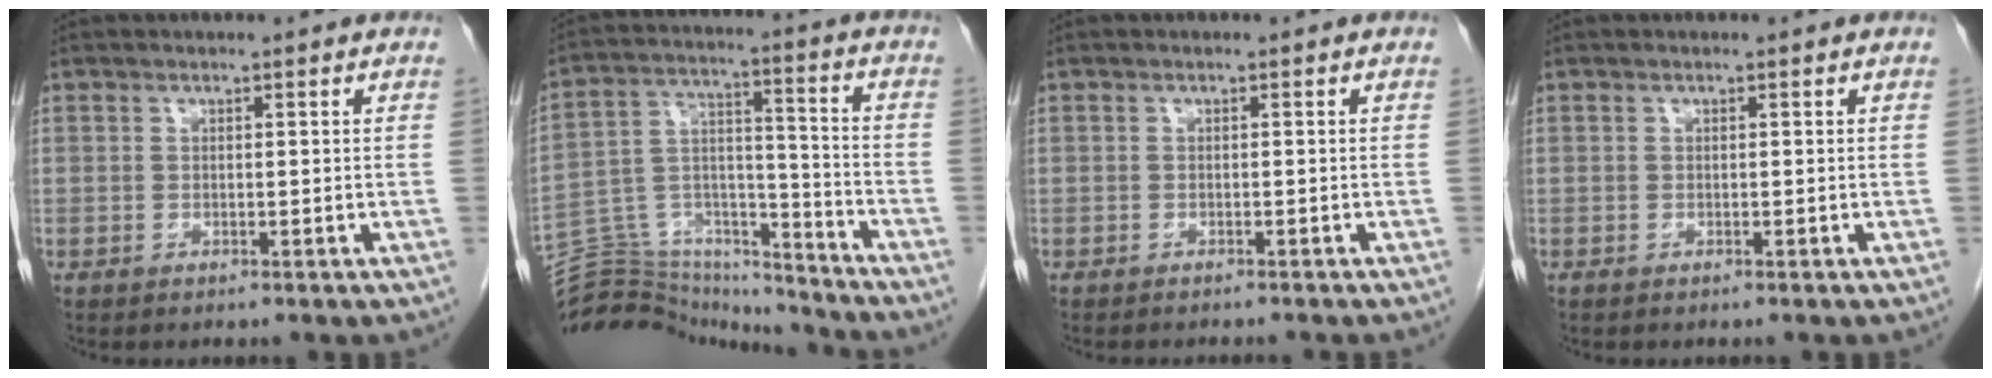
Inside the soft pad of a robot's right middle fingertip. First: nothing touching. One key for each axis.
{"total": 18.1, "fx": -17.5, "fy": 3.3, "fz": 2.6, "tx": -0.055, "ty": 0.053, "tz": -0.280}
{"total": 3.1, "fx": -3.0, "fy": 0.1, "fz": 0.9, "tx": -0.009, "ty": -0.005, "tz": -0.036}
{"total": 0.0}